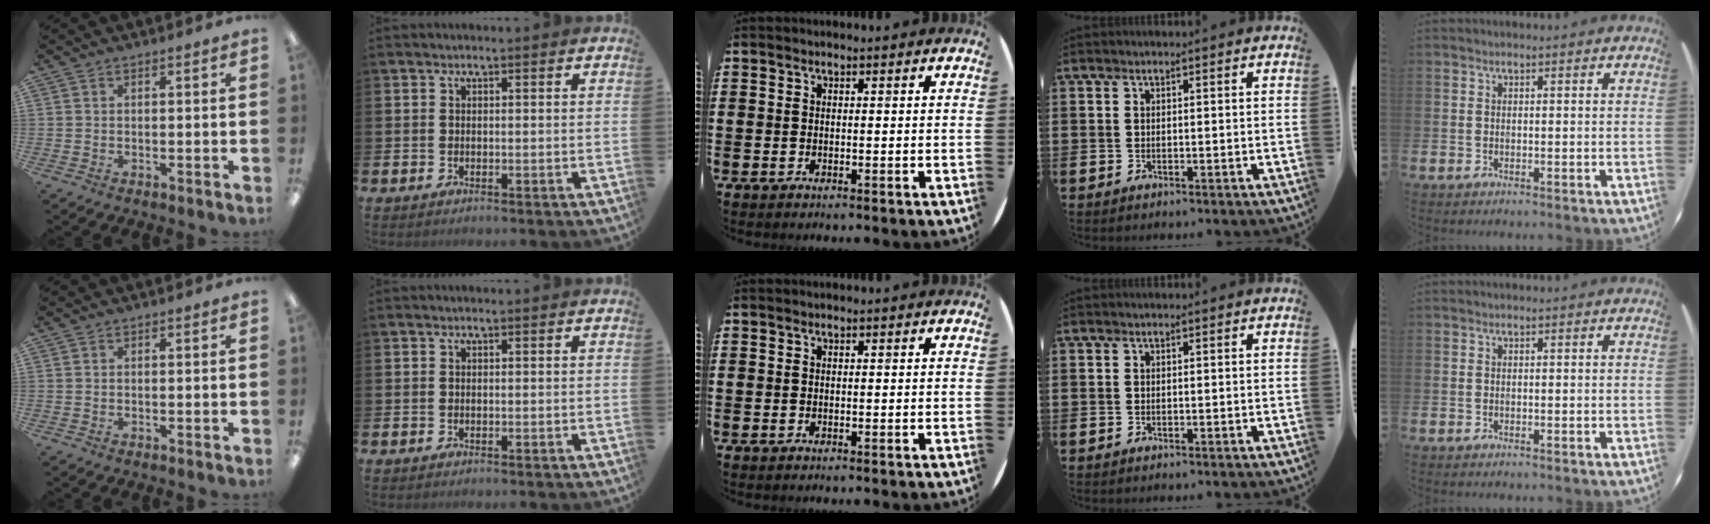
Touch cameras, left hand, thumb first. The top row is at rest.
{}